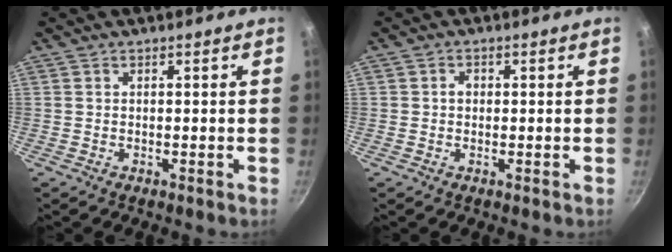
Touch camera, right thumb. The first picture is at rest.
{"total": 1.5, "force": [0.0, 1.3, 0.7], "torque": [-0.007, 0.004, -0.002]}